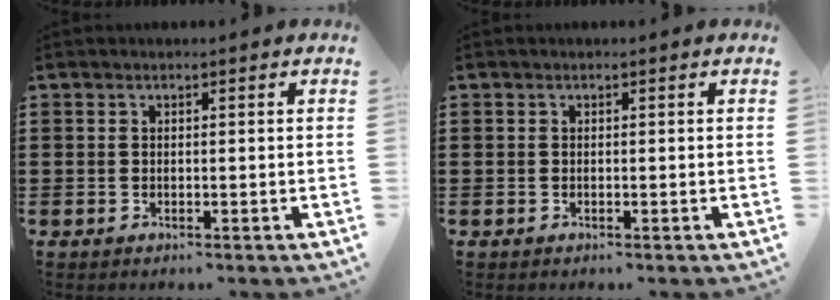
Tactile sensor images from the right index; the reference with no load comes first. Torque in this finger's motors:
{"motor_torque": [0.63, 0.63, 0.00, -0.01]}